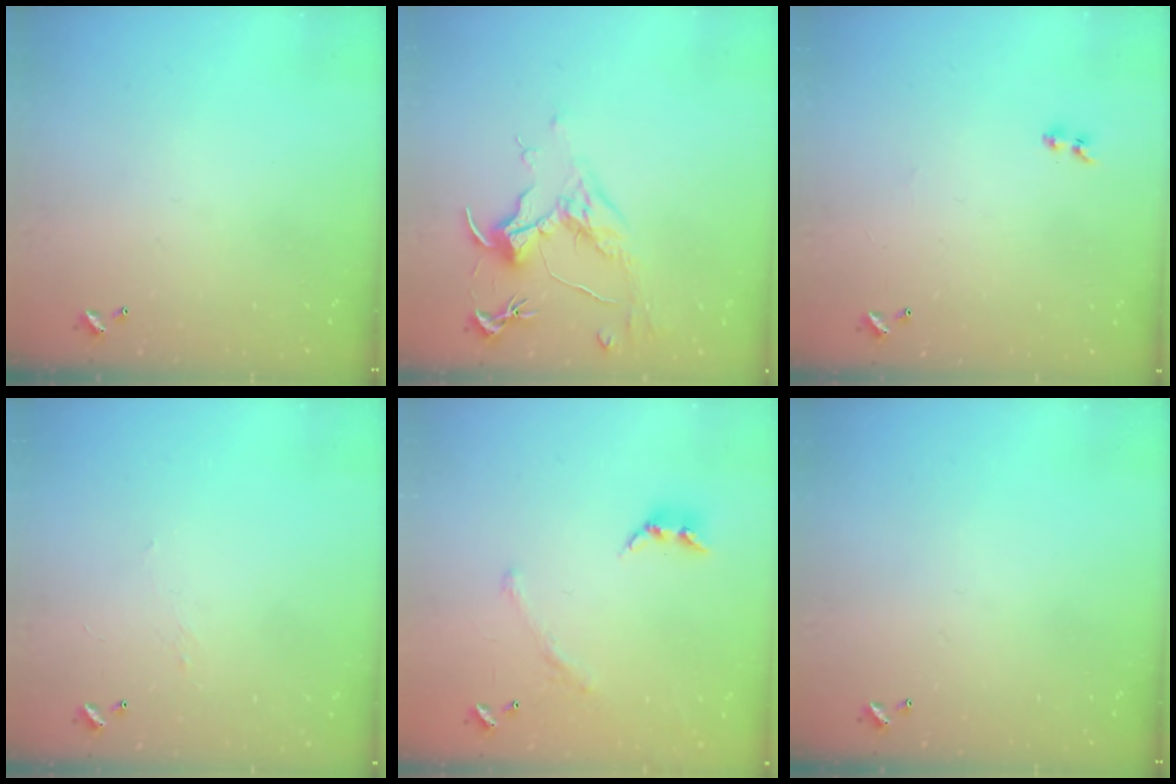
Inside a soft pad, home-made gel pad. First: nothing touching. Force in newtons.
{"total": 1.6, "press": 1.4, "slide": 0.8}
{"total": 1.3, "press": 1.1, "slide": 0.7}
{"total": 2.2, "press": 2.0, "slide": 0.8}
{"total": 1.6, "press": 1.1, "slide": 1.1}
{"total": 0.0}